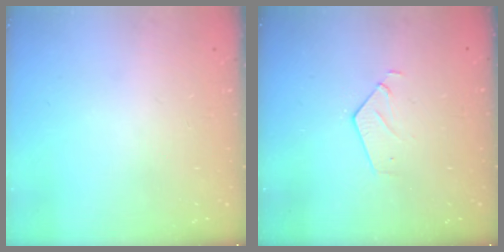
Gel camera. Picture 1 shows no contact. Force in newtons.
{"total": 4.2, "press": 4.2, "slide": 0.3}